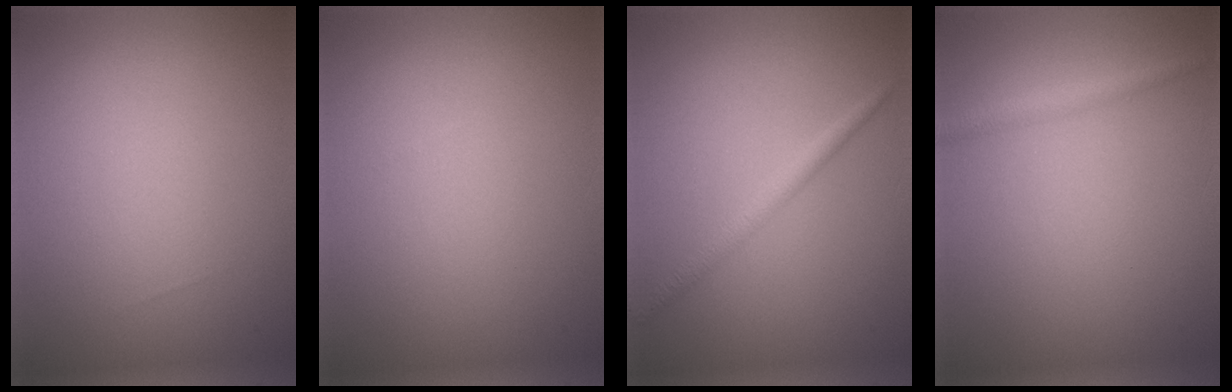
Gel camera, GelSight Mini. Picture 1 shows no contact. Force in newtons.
{"total": 0.0}
{"total": 1.8, "press": 1.8, "slide": 0.1}
{"total": 1.4, "press": 1.4, "slide": 0.1}